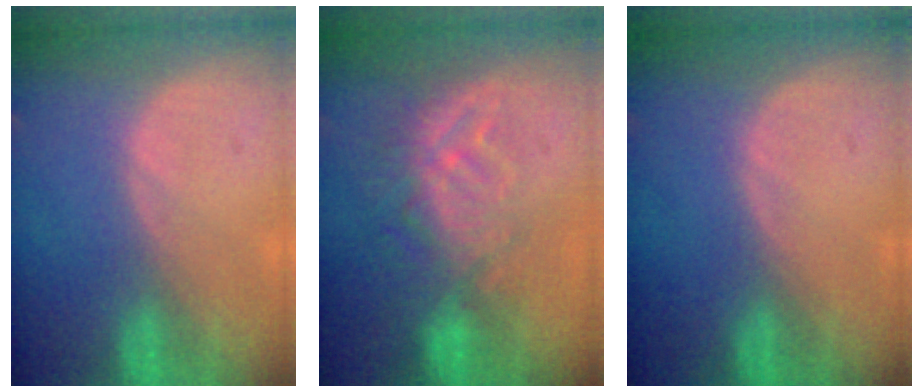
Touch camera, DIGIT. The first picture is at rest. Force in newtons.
{"total": 9.3, "press": 8.1, "slide": 4.5}
{"total": 0.0}